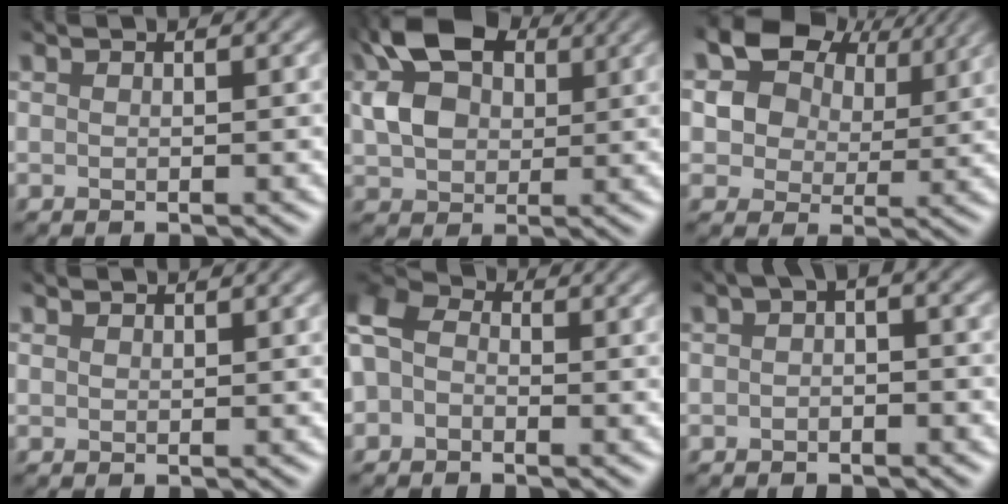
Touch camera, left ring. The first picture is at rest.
{"total": 8.7, "force": [2.3, 5.8, 6.0], "torque": [-0.137, 0.014, 0.044]}
{"total": 14.4, "force": [7.0, 9.9, 7.8], "torque": [-0.146, 0.039, 0.121]}
{"total": 0.0}
{"total": 7.7, "force": [-0.2, 6.2, 4.5], "torque": [-0.103, 0.020, -0.029]}
{"total": 2.3, "force": [-0.2, 1.4, 1.9], "torque": [-0.029, 0.008, -0.003]}